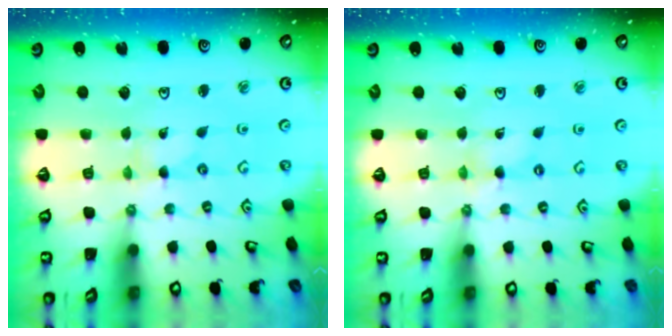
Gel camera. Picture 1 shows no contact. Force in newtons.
{"total": 0.0}